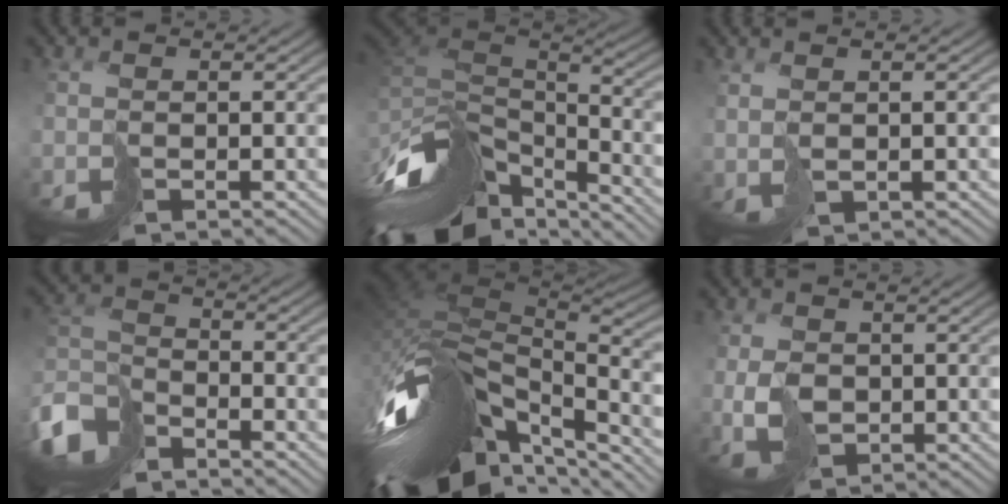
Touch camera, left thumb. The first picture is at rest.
{"total": 12.8, "force": [-5.5, 7.7, 8.6], "torque": [-0.230, -0.018, -0.077]}
{"total": 1.3, "force": [1.2, 0.2, 0.5], "torque": [-0.006, 0.002, 0.031]}
{"total": 7.2, "force": [-5.4, 3.5, 3.3], "torque": [-0.086, -0.015, -0.122]}
{"total": 14.4, "force": [-4.8, 8.2, 10.9], "torque": [-0.232, -0.012, -0.071]}
{"total": 3.1, "force": [0.4, 2.7, 1.5], "torque": [-0.044, -0.007, 0.017]}